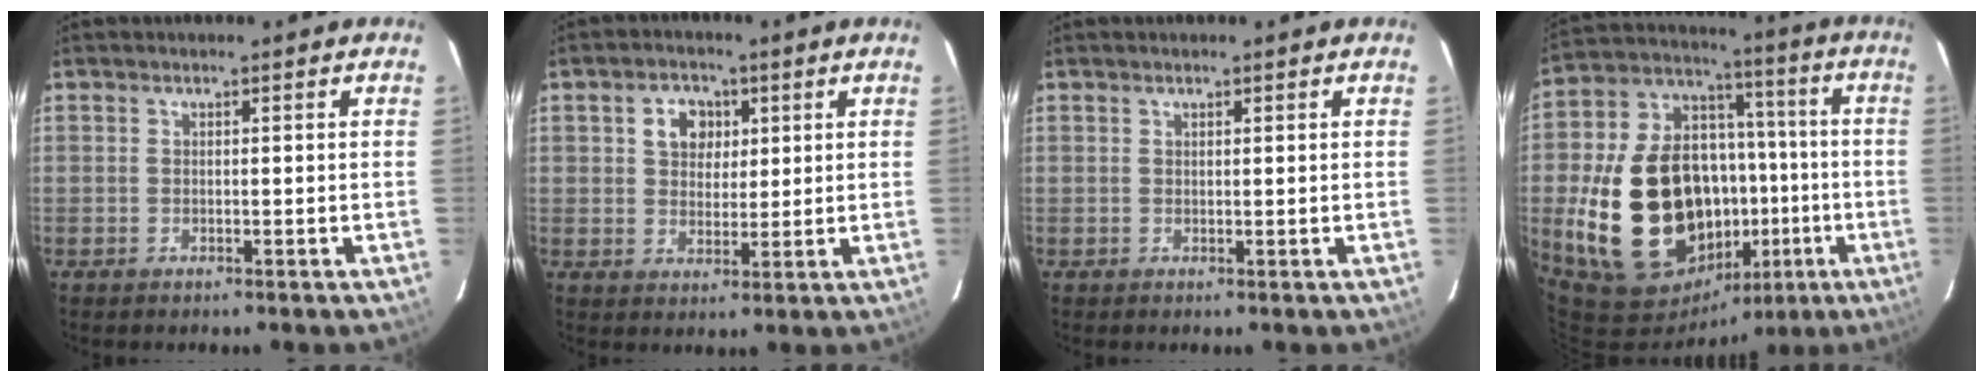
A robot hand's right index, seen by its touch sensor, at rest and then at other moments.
{"total": 5.8, "force": [2.0, 4.7, 2.8], "torque": [-0.045, 0.016, 0.038]}
{"total": 0.7, "force": [0.6, 0.1, 0.3], "torque": [-0.007, 0.001, 0.011]}
{"total": 28.9, "force": [-6.8, 19.1, 20.6], "torque": [-0.394, 0.031, -0.080]}